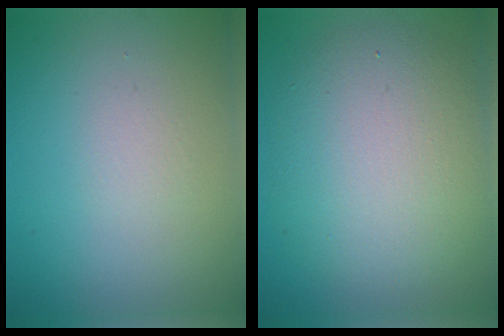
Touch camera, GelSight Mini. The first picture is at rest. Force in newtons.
{"total": 7.7, "press": 7.6, "slide": 0.3}